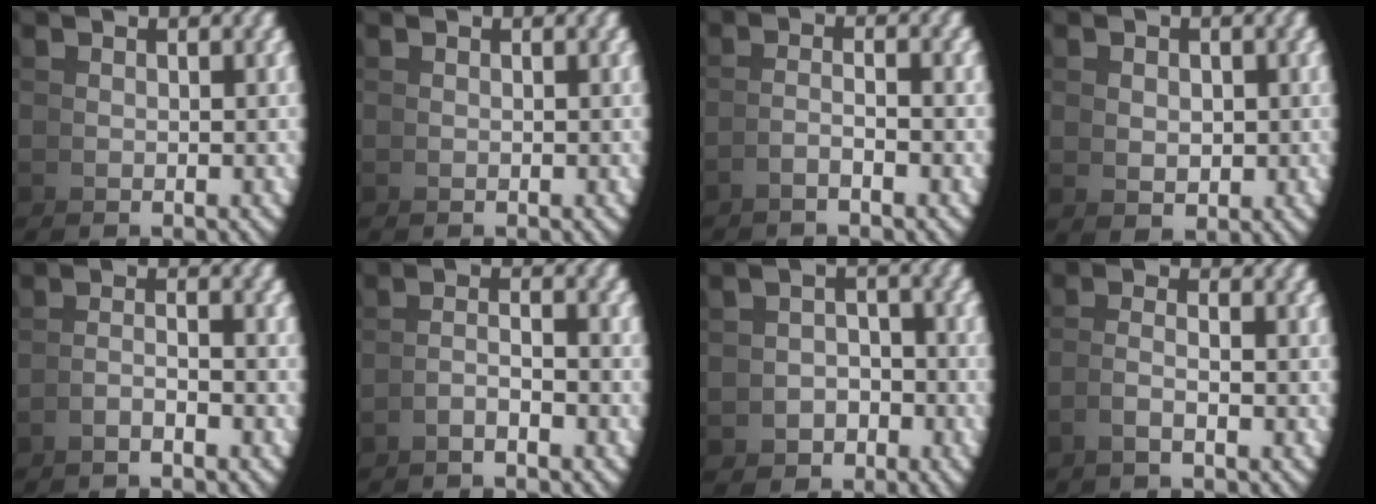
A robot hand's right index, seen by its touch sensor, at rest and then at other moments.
{"total": 0.0}
{"total": 1.9, "force": [-1.1, -1.1, 1.1], "torque": [-0.009, 0.005, -0.022]}
{"total": 0.9, "force": [0.6, 0.1, 0.6], "torque": [-0.003, -0.003, 0.023]}
{"total": 1.8, "force": [-1.3, -1.0, 0.8], "torque": [-0.002, 0.006, -0.026]}
{"total": 1.9, "force": [-1.2, -0.6, 1.3], "torque": [-0.009, 0.005, -0.024]}
{"total": 3.9, "force": [-2.0, 3.2, 1.1], "torque": [-0.003, -0.011, -0.033]}
{"total": 1.8, "force": [-0.7, -0.9, 1.4], "torque": [-0.027, 0.000, -0.009]}